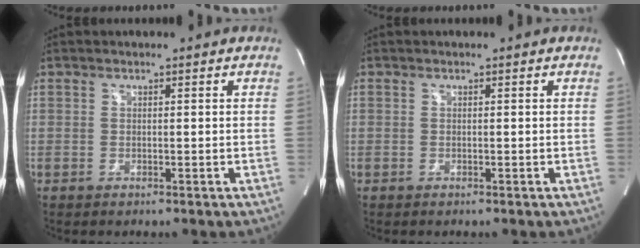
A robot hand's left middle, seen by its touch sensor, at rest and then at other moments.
{"total": 0.0}